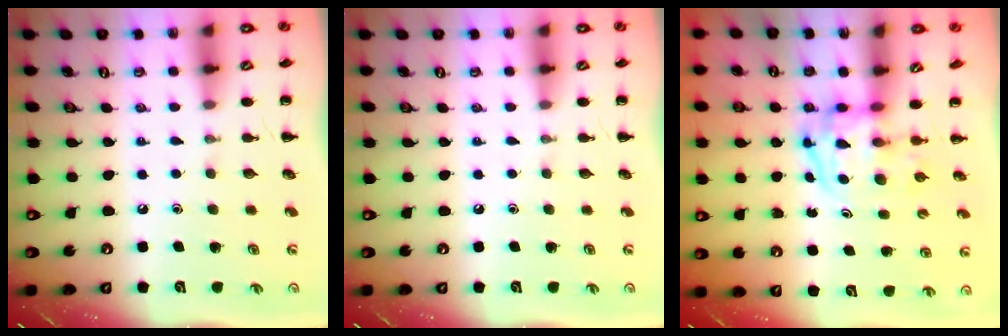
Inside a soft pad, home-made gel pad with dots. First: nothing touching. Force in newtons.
{"total": 0.0}
{"total": 4.0, "press": 3.9, "slide": 0.6}